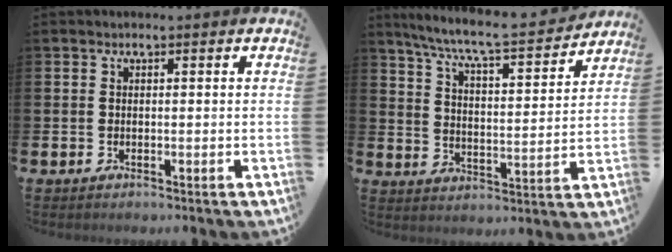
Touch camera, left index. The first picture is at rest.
{"total": 8.1, "force": [7.4, 0.7, 3.3], "torque": [-0.086, -0.053, 0.124]}